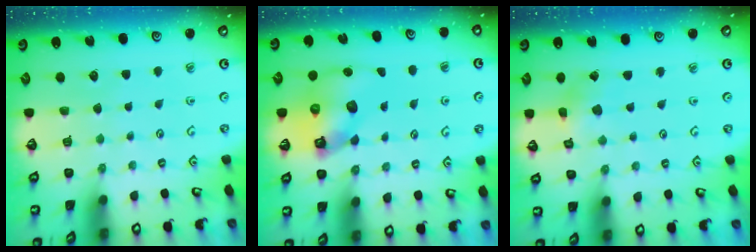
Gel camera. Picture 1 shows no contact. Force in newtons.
{"total": 10.5, "press": 10.4, "slide": 1.6}
{"total": 2.9, "press": 2.9, "slide": 0.3}